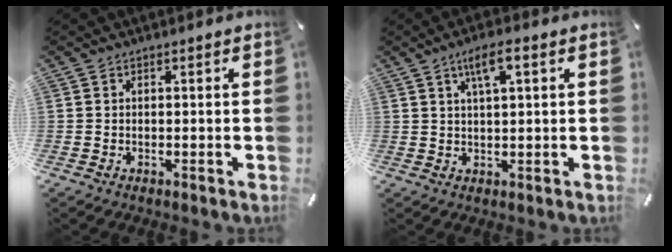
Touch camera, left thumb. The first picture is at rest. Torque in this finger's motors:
{"motor_torque": [0.55, 0.88, 1.17, -0.76, 0.37]}